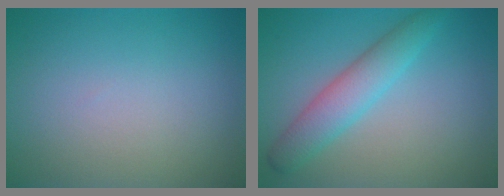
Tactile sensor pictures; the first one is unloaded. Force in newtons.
{"total": 3.8, "press": 3.8, "slide": 0.1}